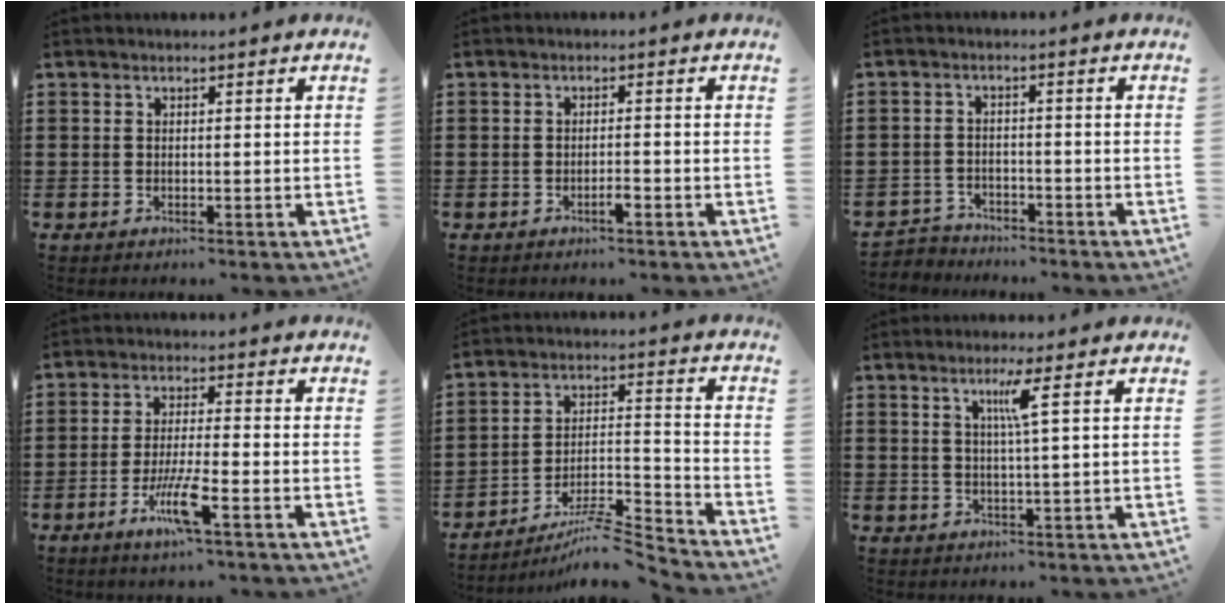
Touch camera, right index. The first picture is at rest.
{"total": 1.7, "force": [-1.0, 0.2, 1.4], "torque": [-0.026, -0.001, -0.017]}
{"total": 2.9, "force": [-2.7, 0.7, -0.4], "torque": [-0.002, 0.002, -0.061]}
{"total": 6.8, "force": [-3.4, 0.6, 5.8], "torque": [-0.120, -0.011, -0.065]}
{"total": 7.7, "force": [-7.0, 0.6, 3.3], "torque": [-0.050, 0.004, -0.135]}
{"total": 3.7, "force": [1.4, -0.6, 3.3], "torque": [-0.068, -0.006, 0.020]}